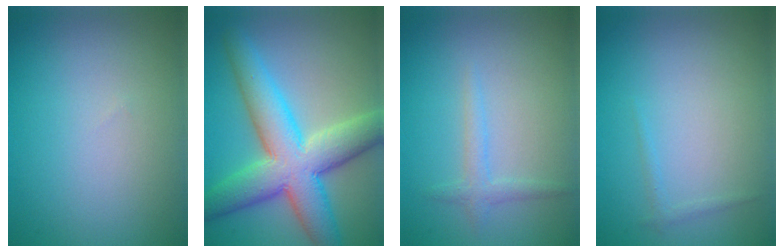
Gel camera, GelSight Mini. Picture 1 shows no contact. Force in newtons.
{"total": 9.7, "press": 9.7, "slide": 0.6}
{"total": 1.5, "press": 1.4, "slide": 0.1}
{"total": 0.6, "press": 0.6, "slide": 0.1}